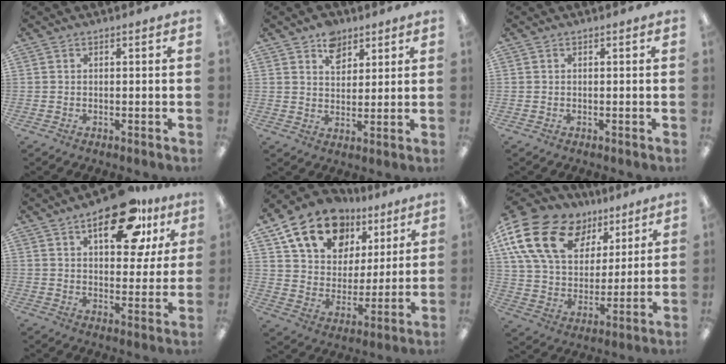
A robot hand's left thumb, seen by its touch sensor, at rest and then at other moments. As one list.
[{"total": 7.1, "force": [4.6, 4.9, 2.1], "torque": [-0.021, -0.016, 0.082]}, {"total": 0.0}, {"total": 17.5, "force": [10.0, 8.6, 11.5], "torque": [-0.150, -0.040, 0.160]}, {"total": 17.8, "force": [11.1, 12.1, 6.9], "torque": [-0.121, -0.058, 0.208]}, {"total": 20.8, "force": [10.3, 13.8, 11.6], "torque": [-0.242, -0.035, 0.191]}]